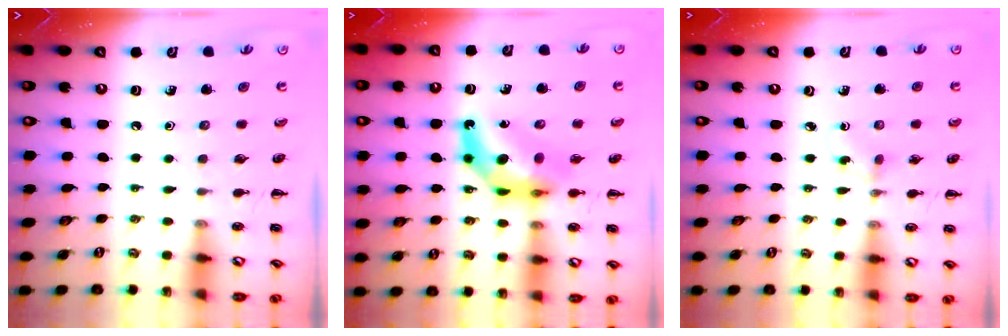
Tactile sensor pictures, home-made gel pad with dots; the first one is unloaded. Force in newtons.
{"total": 9.1, "press": 8.6, "slide": 2.9}
{"total": 2.4, "press": 2.1, "slide": 1.1}